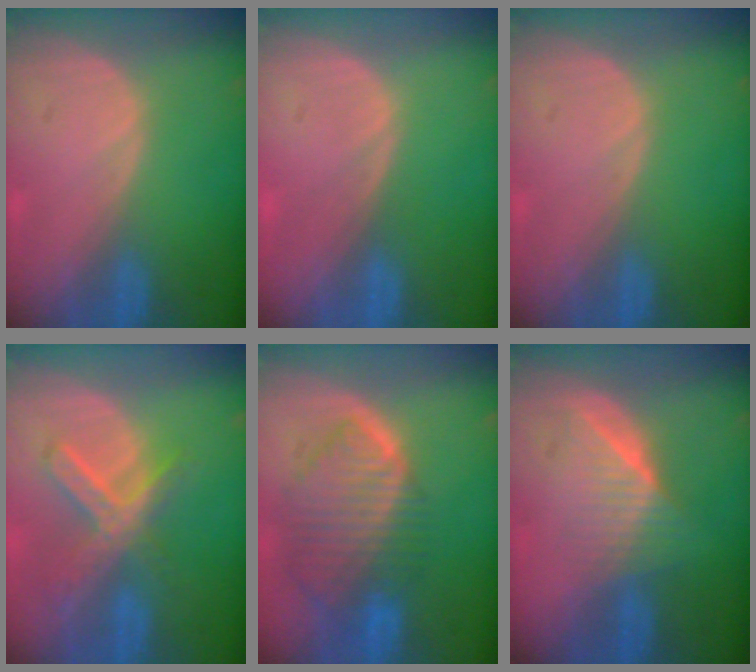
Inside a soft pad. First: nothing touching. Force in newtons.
{"total": 0.0}
{"total": 0.0}
{"total": 7.3, "press": 6.3, "slide": 3.8}
{"total": 10.0, "press": 8.5, "slide": 5.2}
{"total": 6.3, "press": 5.8, "slide": 2.6}